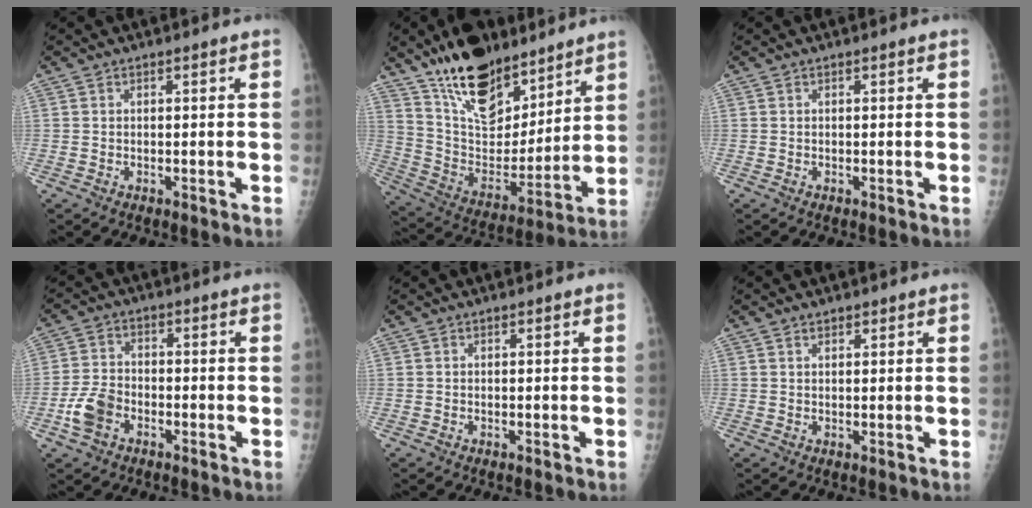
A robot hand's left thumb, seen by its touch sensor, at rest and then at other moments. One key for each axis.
{"total": 22.2, "fx": 15.7, "fy": 10.3, "fz": 11.9, "tx": -0.158, "ty": -0.078, "tz": 0.275}
{"total": 0.0}
{"total": 6.4, "fx": -2.9, "fy": 4.4, "fz": 3.7, "tx": -0.073, "ty": 0.016, "tz": -0.056}
{"total": 0.0}
{"total": 1.0, "fx": 0.9, "fy": 0.5, "fz": 0.3, "tx": 0.002, "ty": -0.005, "tz": 0.012}